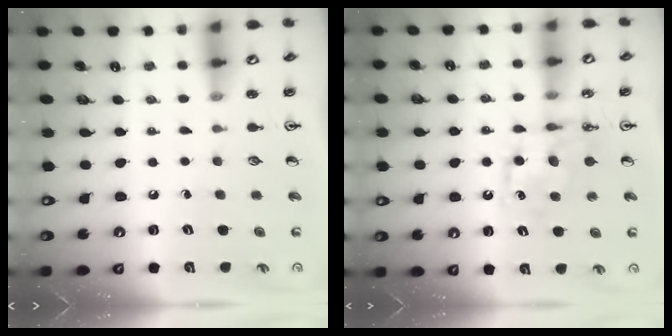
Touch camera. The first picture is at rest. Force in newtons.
{"total": 7.8, "press": 7.8, "slide": 0.4}